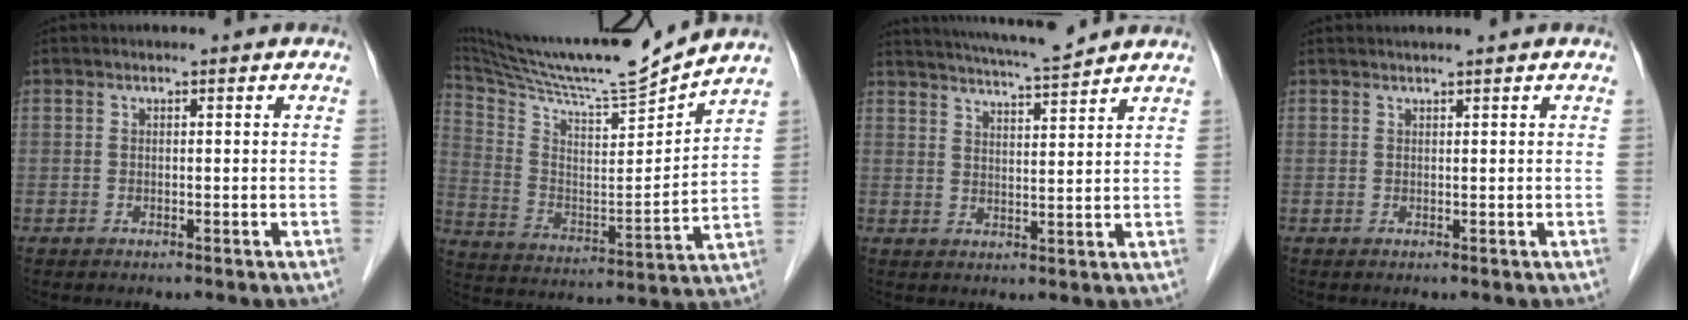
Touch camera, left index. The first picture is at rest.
{"total": 19.8, "force": [18.2, -1.0, 7.5], "torque": [-0.152, -0.037, 0.304]}
{"total": 8.8, "force": [8.2, -0.7, 3.1], "torque": [-0.059, 0.005, 0.127]}
{"total": 1.3, "force": [1.1, -0.2, 0.5], "torque": [-0.006, 0.010, 0.024]}